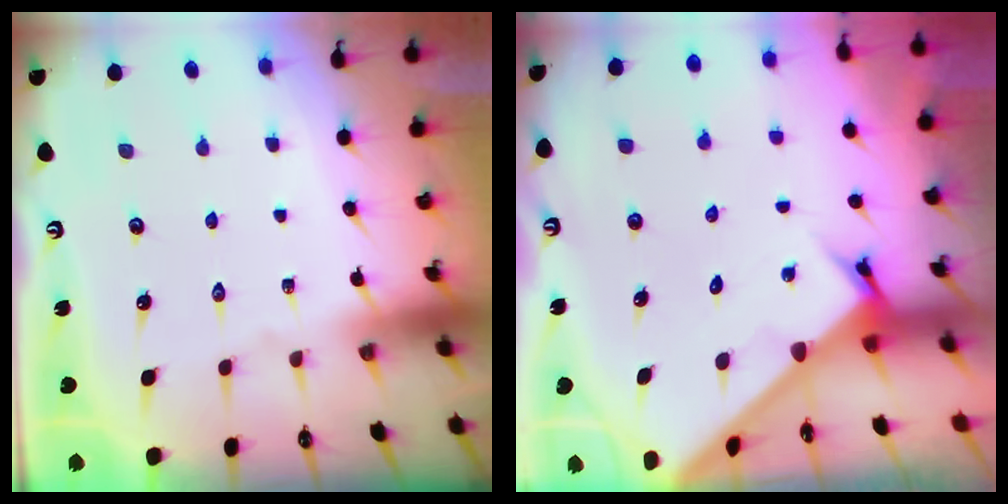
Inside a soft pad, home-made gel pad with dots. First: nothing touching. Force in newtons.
{"total": 2.8, "press": 2.8, "slide": 0.2}